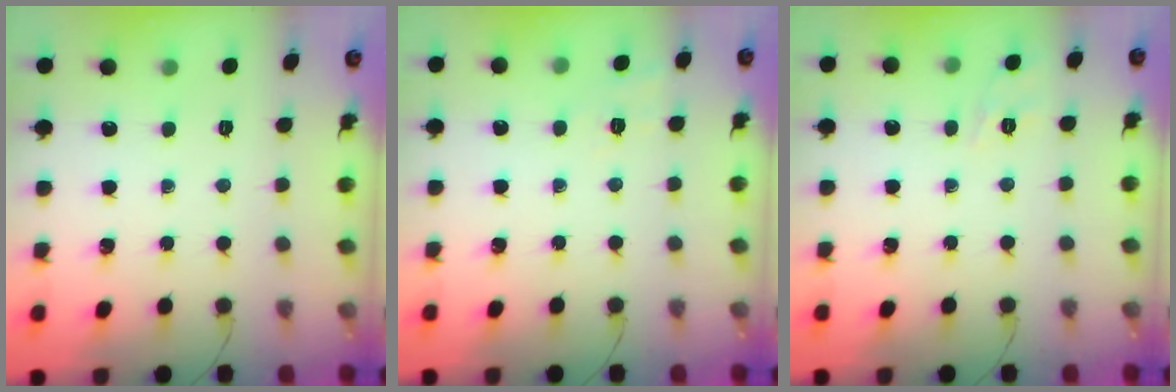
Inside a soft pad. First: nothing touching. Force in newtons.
{"total": 2.2, "press": 1.3, "slide": 1.8}
{"total": 2.0, "press": 0.8, "slide": 1.9}